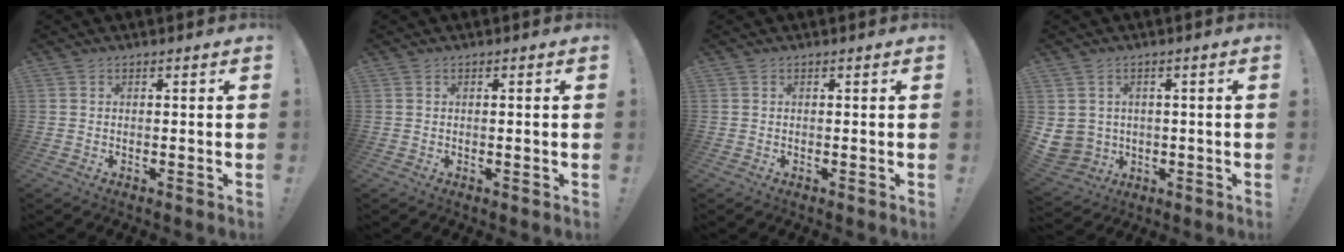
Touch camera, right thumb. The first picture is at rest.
{"total": 0.8, "force": [0.0, -0.2, 0.7], "torque": [-0.012, -0.001, 0.000]}
{"total": 0.0}
{"total": 5.6, "force": [0.7, 5.4, 1.3], "torque": [-0.042, -0.010, 0.019]}